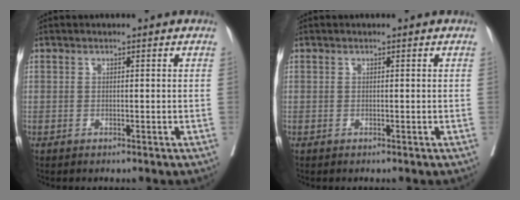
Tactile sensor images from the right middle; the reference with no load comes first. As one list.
[{"total": 0.0}]